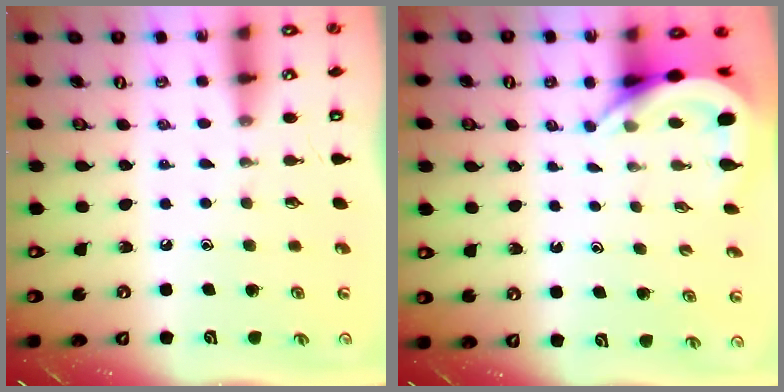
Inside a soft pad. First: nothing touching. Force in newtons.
{"total": 5.1, "press": 5.1, "slide": 0.4}